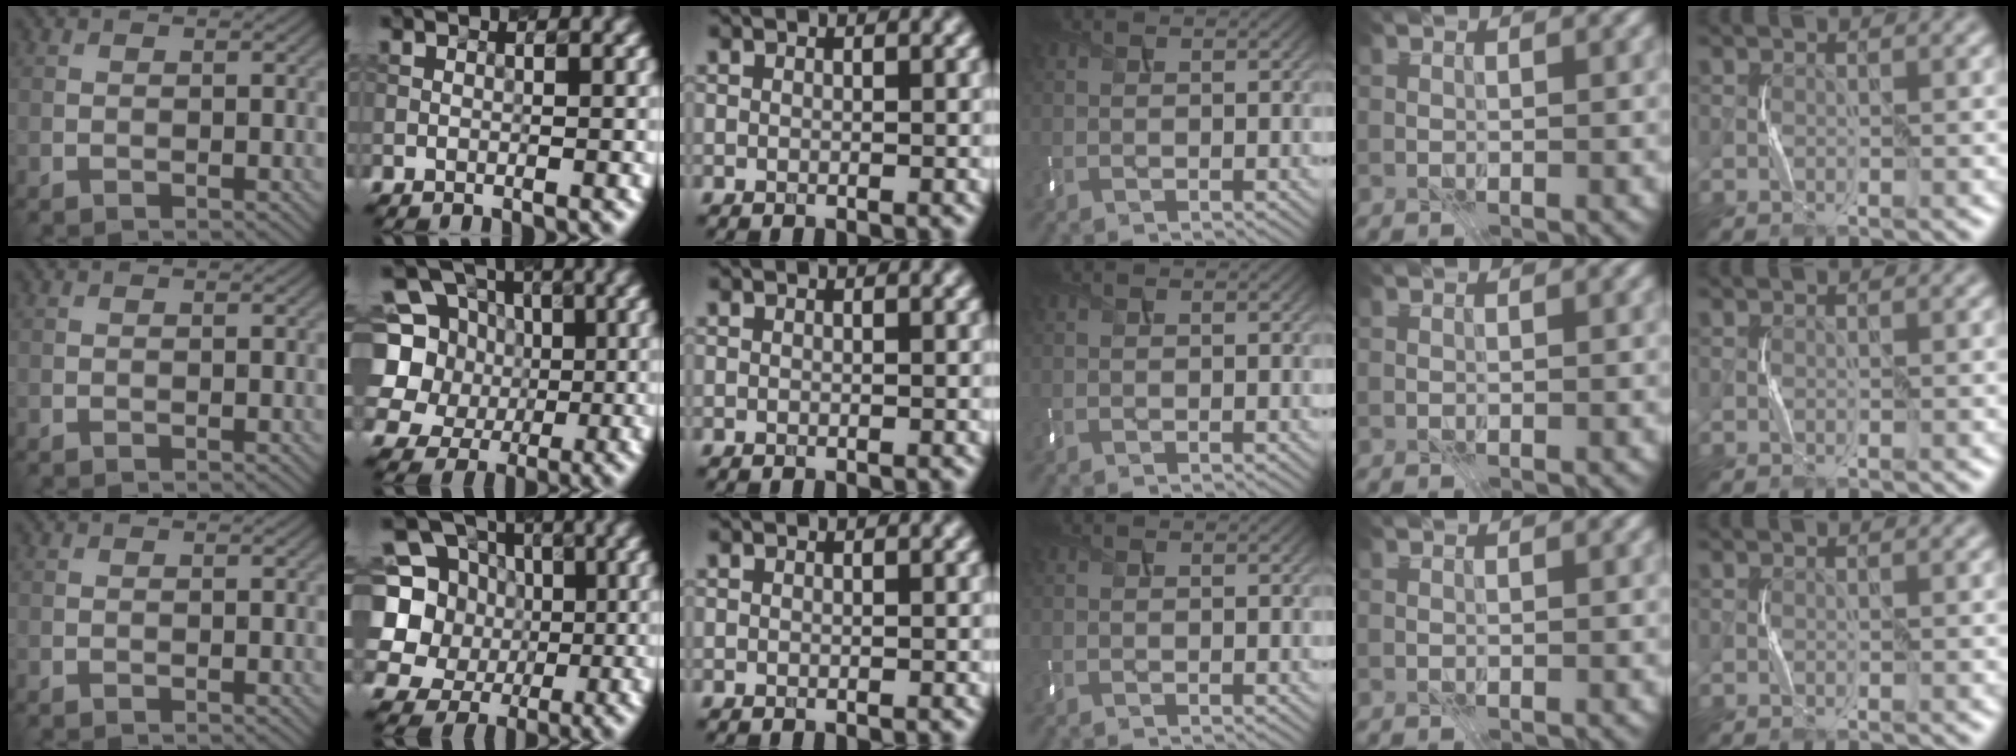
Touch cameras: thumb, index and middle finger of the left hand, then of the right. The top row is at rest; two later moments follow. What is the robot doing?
{"motion": "press", "object": "keyboard"}